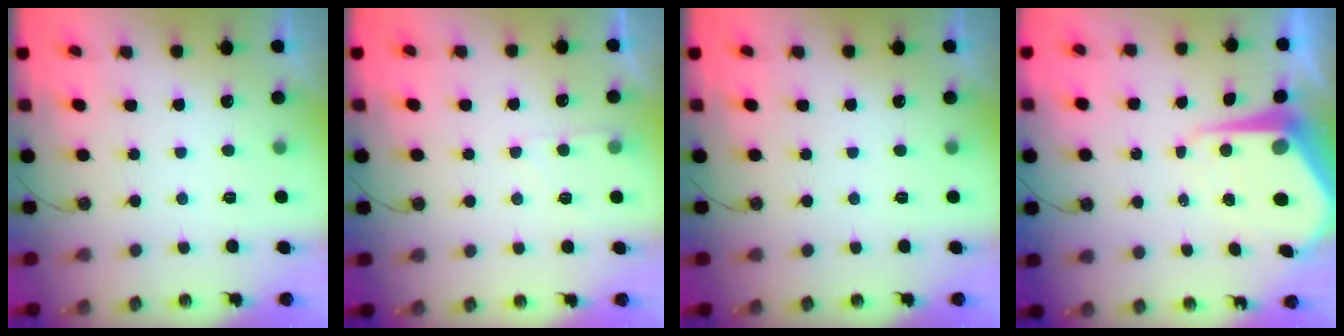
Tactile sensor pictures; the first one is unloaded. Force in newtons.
{"total": 5.2, "press": 5.2, "slide": 0.6}
{"total": 0.0}
{"total": 10.2, "press": 10.2, "slide": 1.0}